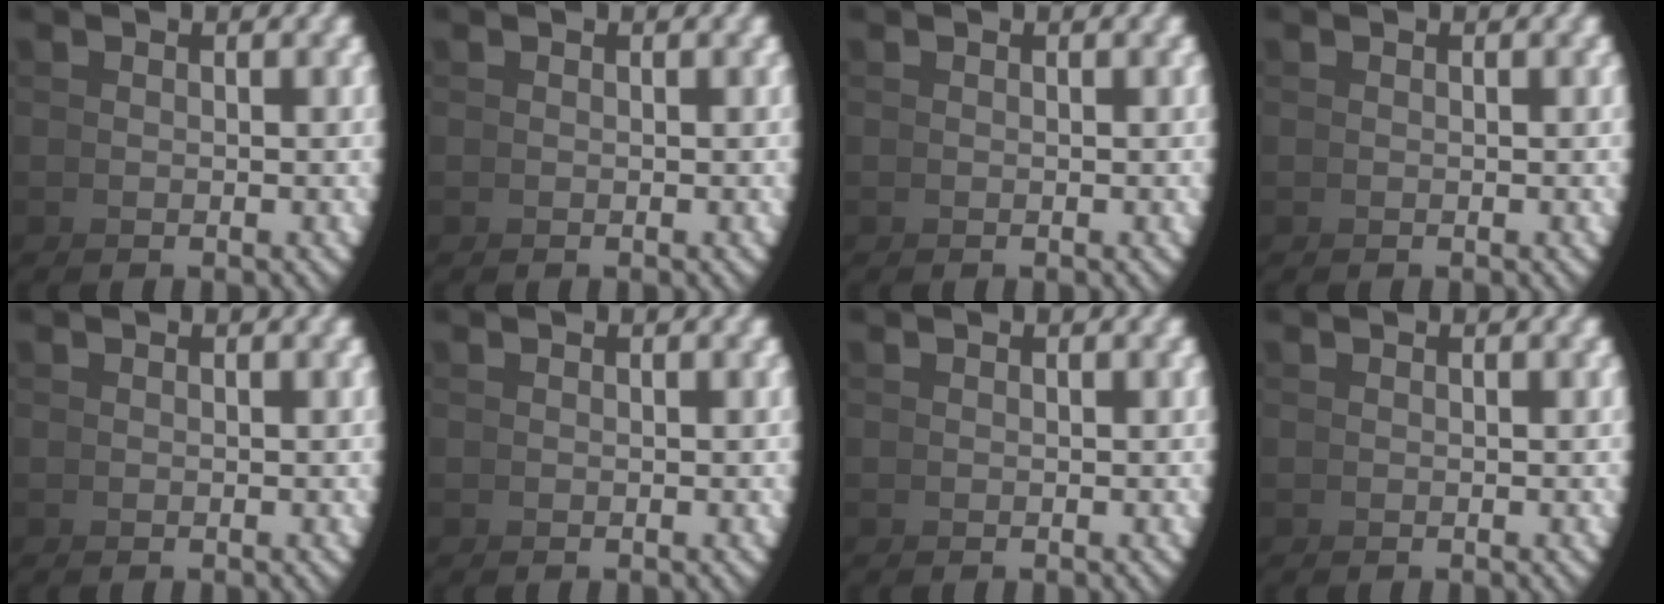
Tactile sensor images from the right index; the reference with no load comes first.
{"total": 0.0}
{"total": 0.0}
{"total": 0.0}
{"total": 0.0}
{"total": 0.0}
{"total": 0.0}
{"total": 0.0}